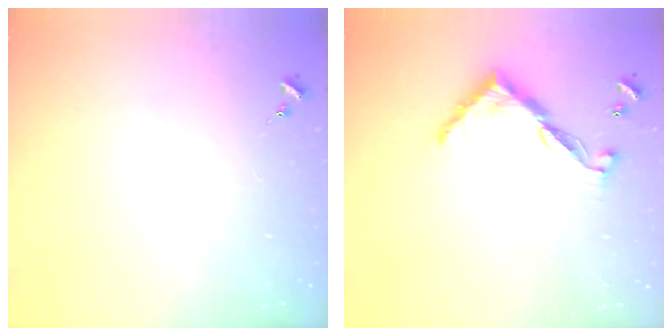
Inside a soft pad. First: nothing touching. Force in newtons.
{"total": 10.6, "press": 10.6, "slide": 0.4}